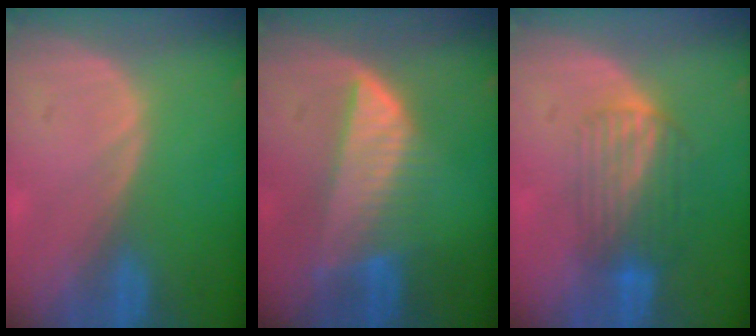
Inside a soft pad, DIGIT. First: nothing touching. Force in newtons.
{"total": 7.5, "press": 6.8, "slide": 3.2}
{"total": 6.8, "press": 6.1, "slide": 3.2}